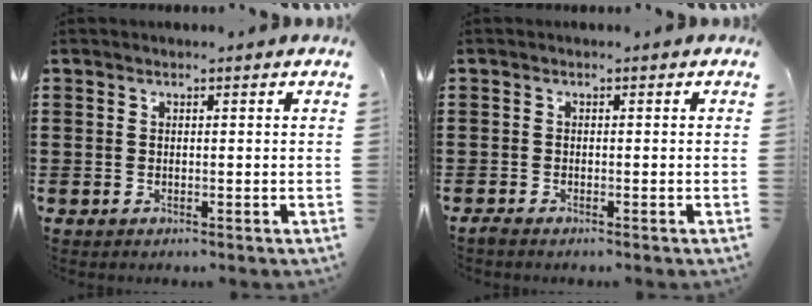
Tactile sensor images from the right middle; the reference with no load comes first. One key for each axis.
{"total": 0.8, "fx": -0.7, "fy": 0.2, "fz": 0.2, "tx": -0.007, "ty": -0.004, "tz": -0.013}